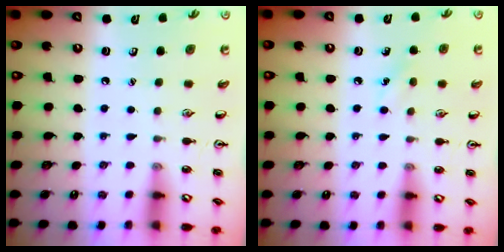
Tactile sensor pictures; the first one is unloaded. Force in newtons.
{"total": 5.9, "press": 5.7, "slide": 1.6}